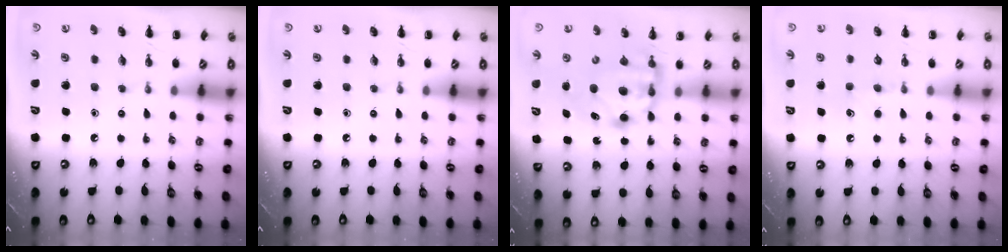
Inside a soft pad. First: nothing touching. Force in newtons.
{"total": 0.0}
{"total": 6.5, "press": 6.4, "slide": 0.8}
{"total": 4.2, "press": 4.0, "slide": 1.4}